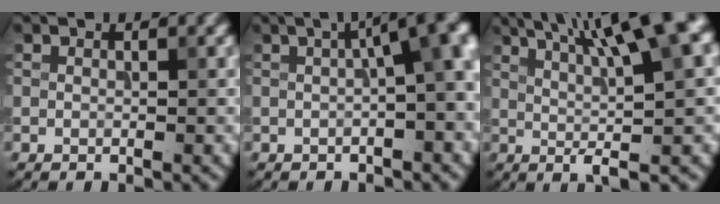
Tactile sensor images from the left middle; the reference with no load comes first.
{"total": 5.9, "force": [0.6, 1.3, 5.7], "torque": [-0.069, 0.018, 0.006]}
{"total": 11.7, "force": [3.5, 2.4, 10.9], "torque": [-0.128, 0.021, 0.051]}